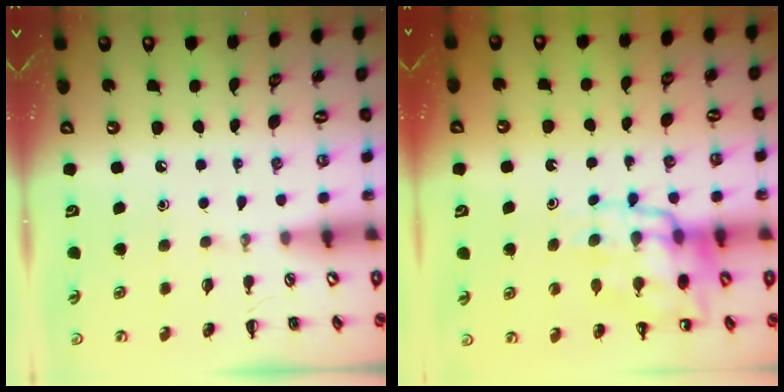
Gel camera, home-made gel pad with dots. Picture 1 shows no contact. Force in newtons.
{"total": 13.3, "press": 12.9, "slide": 3.3}